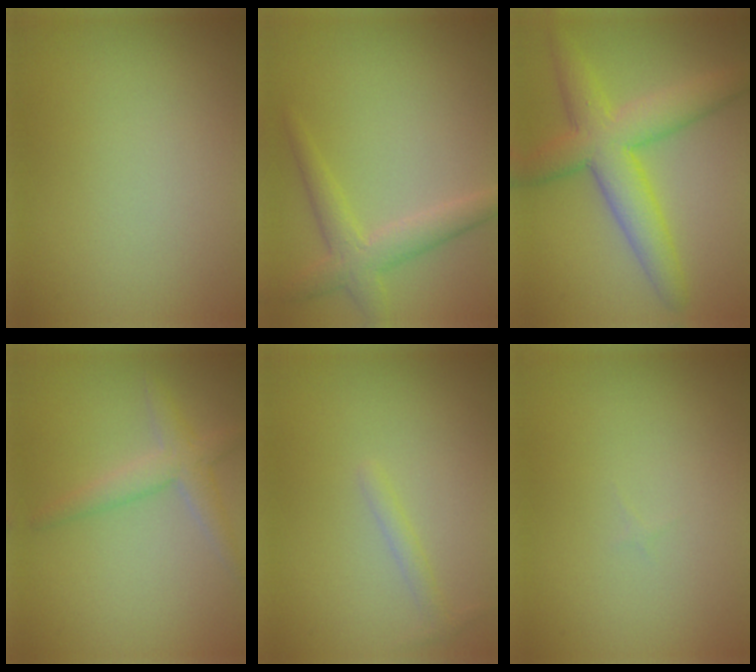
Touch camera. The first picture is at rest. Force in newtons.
{"total": 3.1, "press": 3.1, "slide": 0.1}
{"total": 6.6, "press": 6.6, "slide": 0.1}
{"total": 2.6, "press": 2.6, "slide": 0.2}
{"total": 0.9, "press": 0.9, "slide": 0.0}
{"total": 0.0}